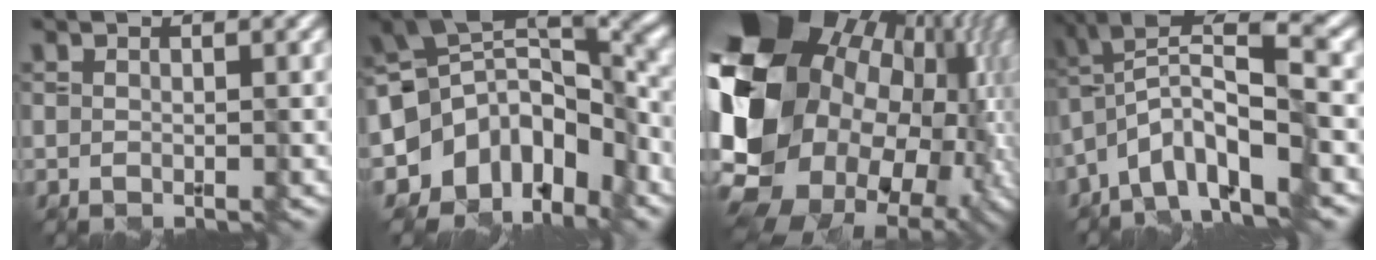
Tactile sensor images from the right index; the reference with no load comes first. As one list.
[{"total": 8.7, "force": [-4.0, 6.0, 4.9], "torque": [-0.066, 0.009, -0.083]}, {"total": 22.3, "force": [-1.3, 18.1, 12.9], "torque": [-0.252, -0.024, -0.037]}, {"total": 8.5, "force": [-3.2, 2.5, 7.4], "torque": [-0.119, 0.022, -0.063]}]